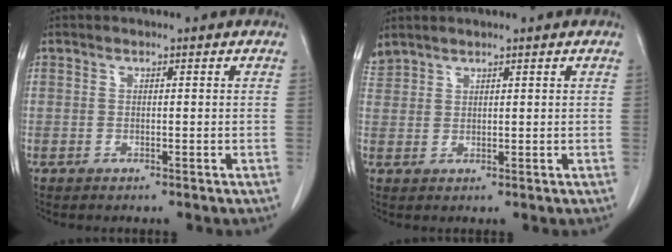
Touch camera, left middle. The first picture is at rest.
{"total": 2.3, "force": [2.3, 0.4, 0.2], "torque": [-0.013, 0.020, 0.051]}